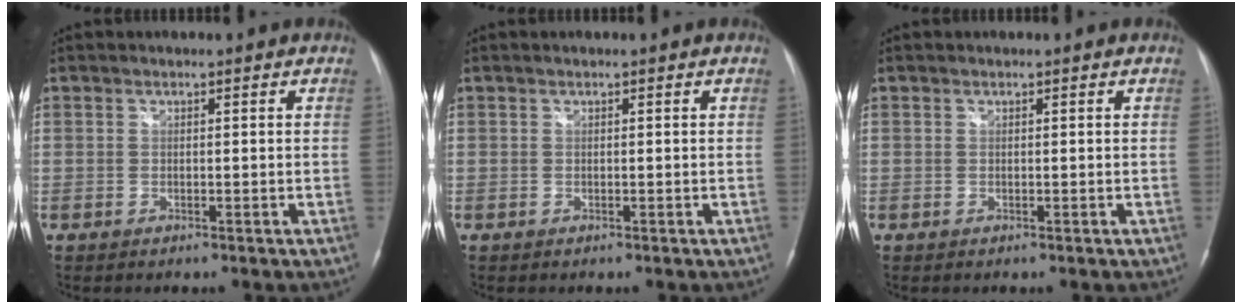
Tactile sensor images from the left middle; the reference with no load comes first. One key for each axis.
{"total": 0.0}
{"total": 0.0}